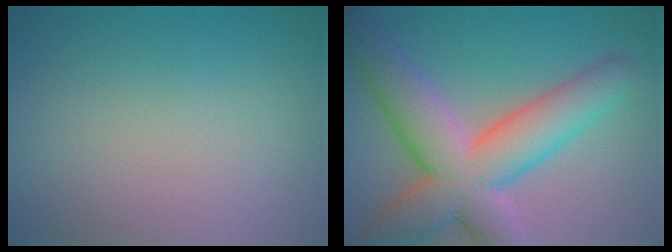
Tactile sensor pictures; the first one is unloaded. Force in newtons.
{"total": 10.9, "press": 10.9, "slide": 0.6}